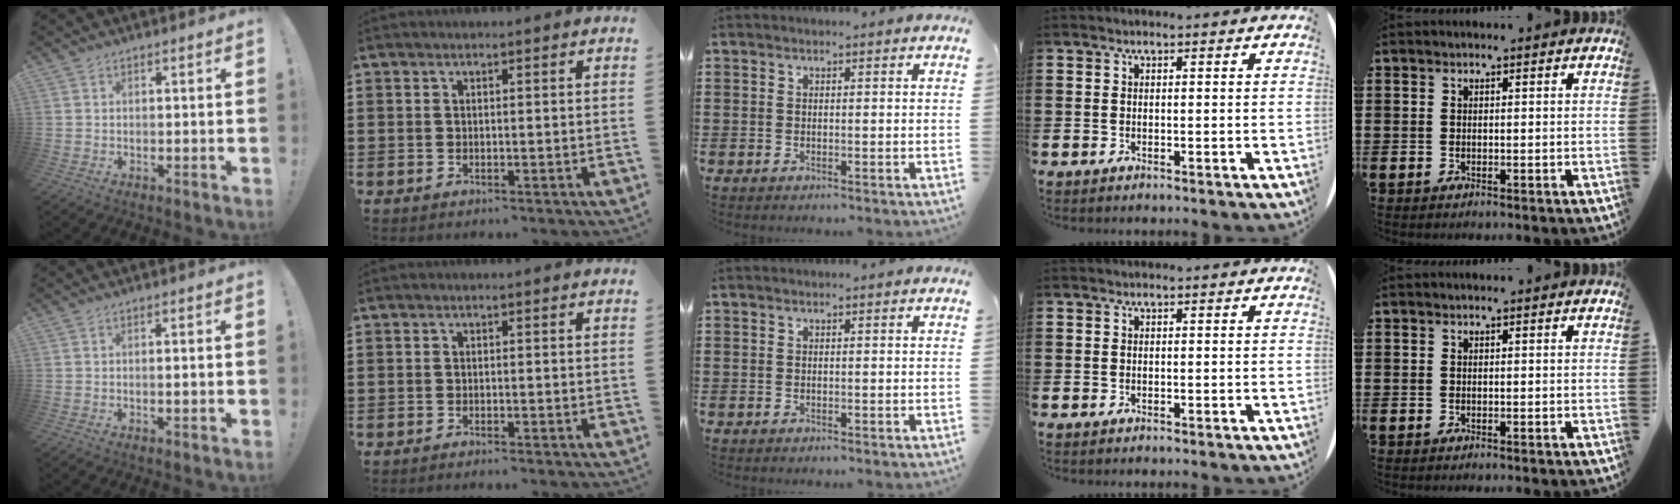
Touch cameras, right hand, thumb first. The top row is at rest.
{"thumb": {"total": 1.5, "force": [-0.2, -0.2, 1.5], "torque": [-0.018, -0.005, -0.006]}, "index": {"total": 1.1, "force": [-1.0, -0.2, 0.0], "torque": [-0.003, -0.003, -0.021]}}